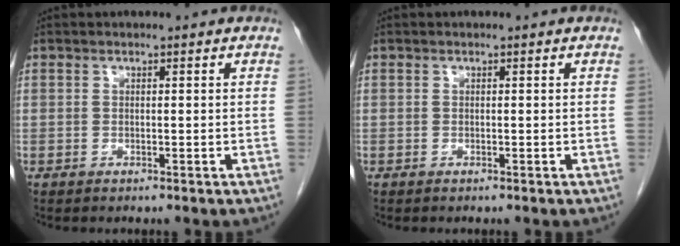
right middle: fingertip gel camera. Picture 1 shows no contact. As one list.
[{"total": 0.0}]